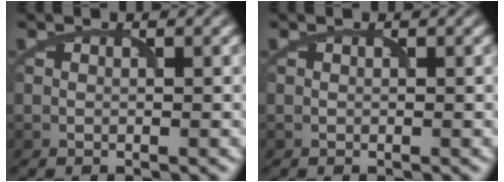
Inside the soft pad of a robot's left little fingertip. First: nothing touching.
{"total": 0.0}